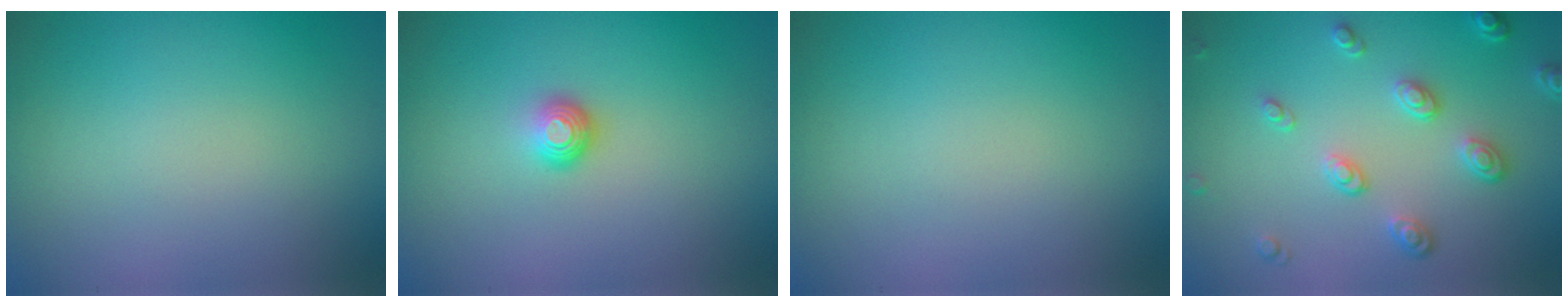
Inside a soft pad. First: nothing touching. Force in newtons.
{"total": 1.6, "press": 1.1, "slide": 1.1}
{"total": 0.0}
{"total": 3.6, "press": 2.8, "slide": 2.3}